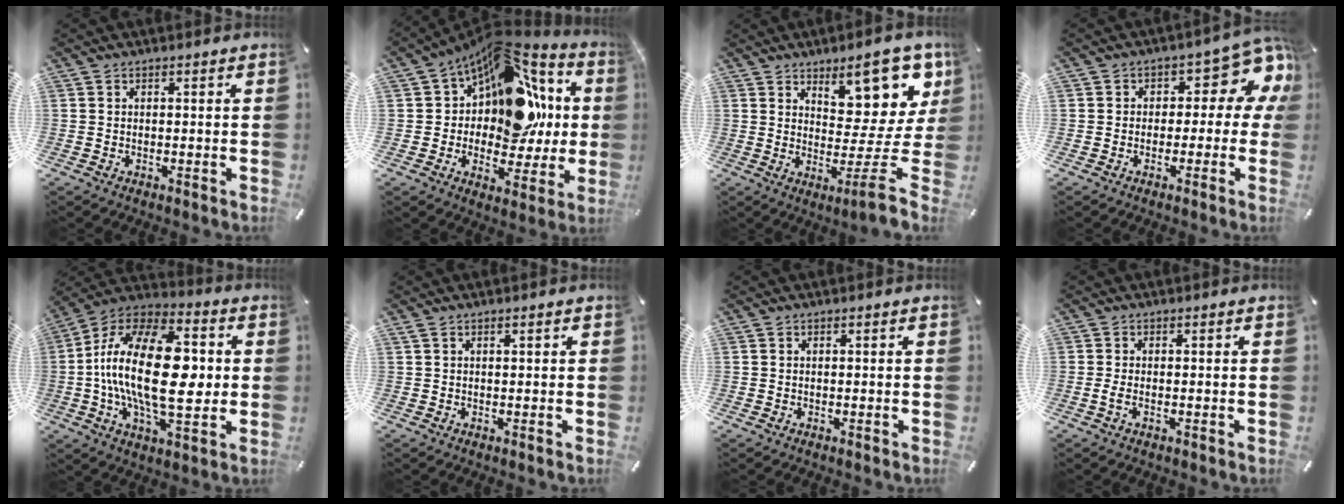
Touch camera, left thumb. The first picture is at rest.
{"total": 15.8, "force": [5.2, 11.3, 9.9], "torque": [-0.135, -0.055, 0.090]}
{"total": 16.8, "force": [7.0, 4.6, 14.5], "torque": [-0.186, -0.066, 0.103]}
{"total": 10.3, "force": [3.5, 6.2, 7.4], "torque": [-0.084, -0.029, 0.060]}
{"total": 26.6, "force": [-0.3, 13.6, 22.9], "torque": [-0.441, -0.001, -0.010]}
{"total": 1.1, "force": [0.5, 0.4, 0.9], "torque": [-0.018, 0.002, 0.007]}
{"total": 0.0}
{"total": 1.8, "force": [-0.5, 0.8, 1.5], "torque": [-0.027, 0.002, -0.008]}